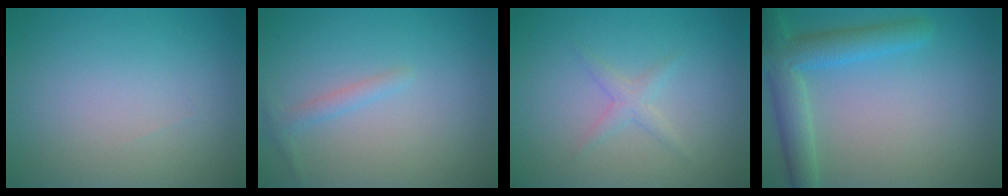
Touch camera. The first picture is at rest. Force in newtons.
{"total": 1.2, "press": 1.2, "slide": 0.0}
{"total": 1.3, "press": 1.3, "slide": 0.1}
{"total": 4.6, "press": 4.6, "slide": 0.2}